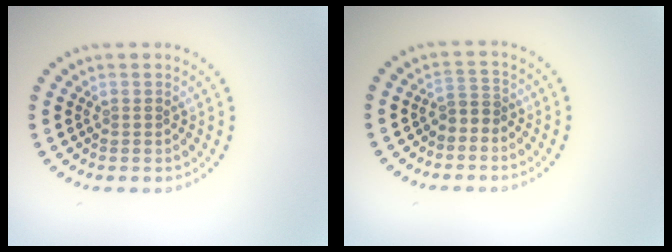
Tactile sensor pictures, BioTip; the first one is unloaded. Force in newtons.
{"total": 1.3, "press": 1.0, "slide": 0.8}